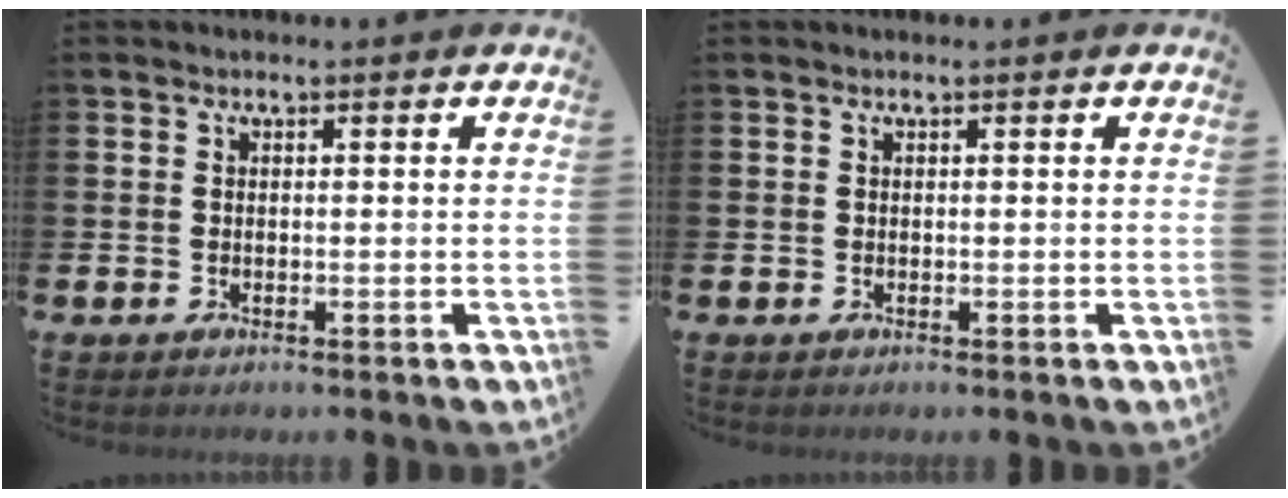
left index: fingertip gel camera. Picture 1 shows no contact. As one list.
[{"total": 0.0}]